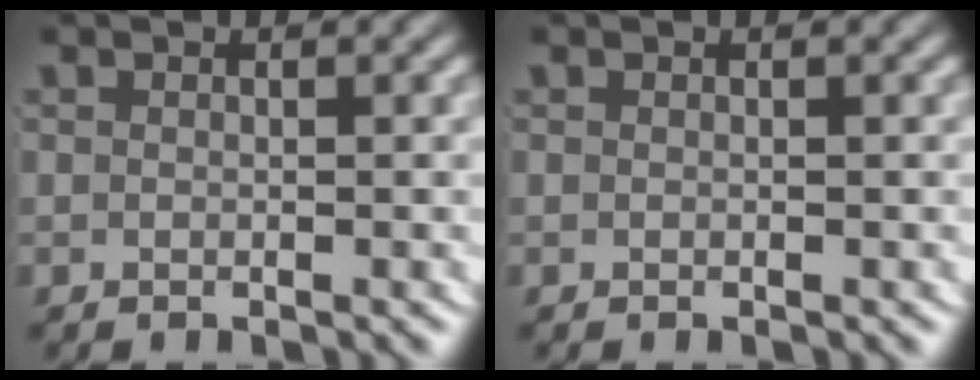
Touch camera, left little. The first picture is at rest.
{"total": 0.0}